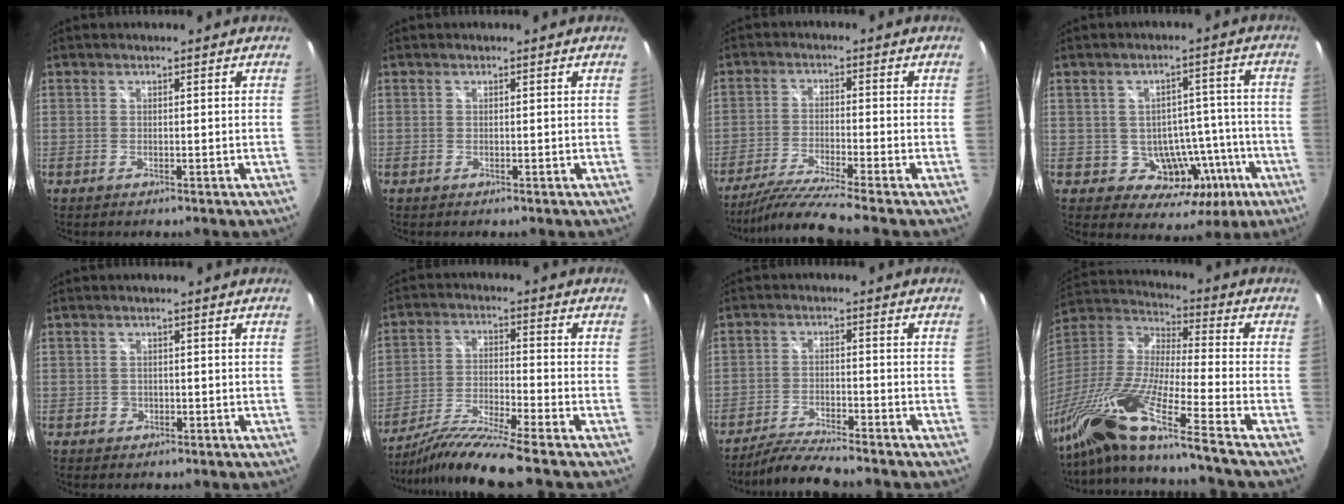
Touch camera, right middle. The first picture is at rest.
{"total": 0.0}
{"total": 9.0, "force": [-7.6, -1.9, 4.3], "torque": [-0.099, -0.022, -0.140]}
{"total": 9.9, "force": [-3.2, 8.4, 4.2], "torque": [-0.066, 0.027, -0.022]}
{"total": 1.6, "force": [-0.6, 1.4, 0.3], "torque": [-0.004, -0.002, -0.007]}
{"total": 11.5, "force": [-9.7, -2.1, 5.8], "torque": [-0.121, -0.018, -0.180]}
{"total": 7.7, "force": [-7.0, 0.3, 3.1], "torque": [-0.083, -0.011, -0.129]}
{"total": 23.7, "force": [-16.8, -0.1, 16.8], "torque": [-0.285, -0.066, -0.312]}